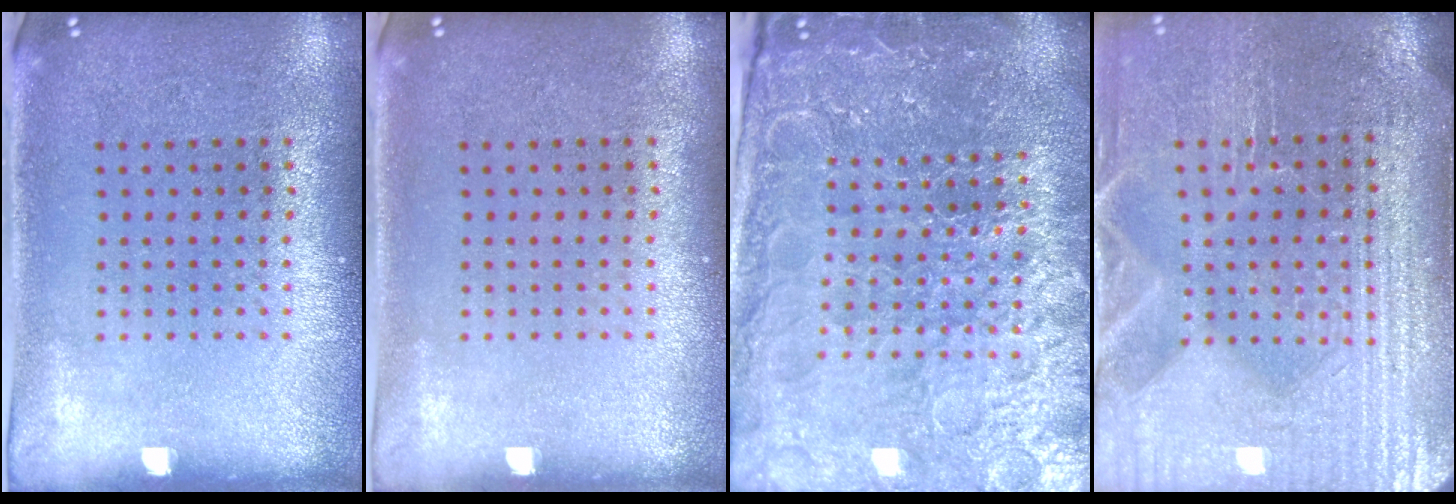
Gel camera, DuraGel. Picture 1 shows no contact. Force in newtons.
{"total": 0.0}
{"total": 5.4, "press": 4.9, "slide": 2.2}
{"total": 4.1, "press": 3.9, "slide": 1.3}